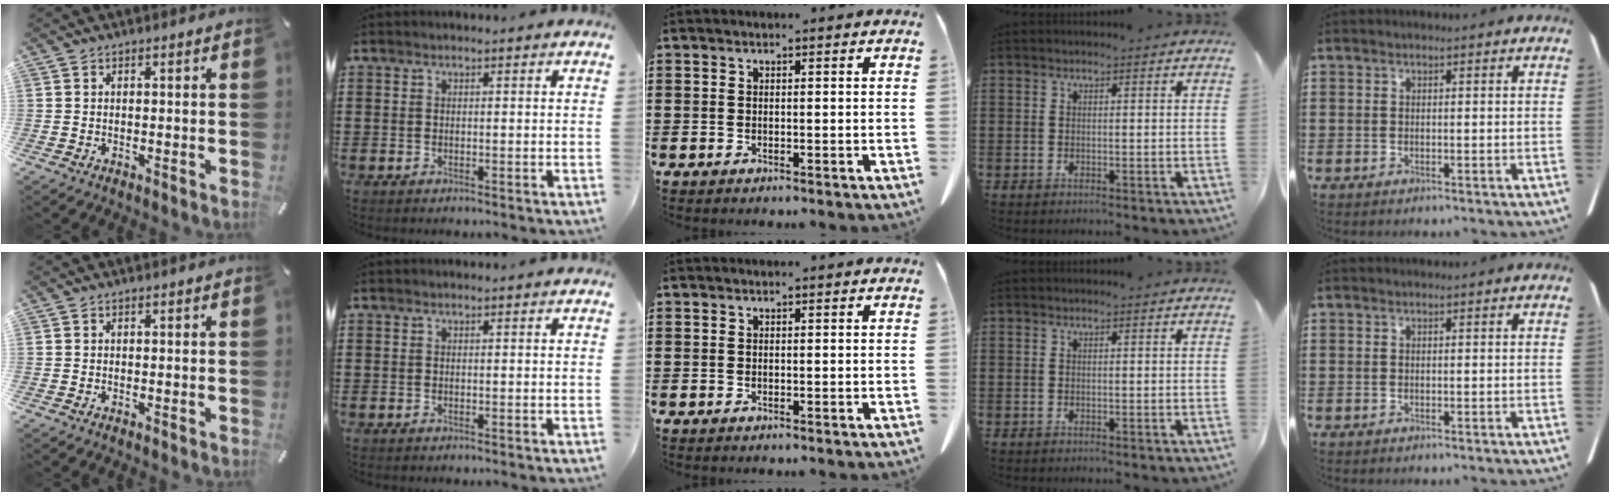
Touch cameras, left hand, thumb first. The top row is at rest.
{}